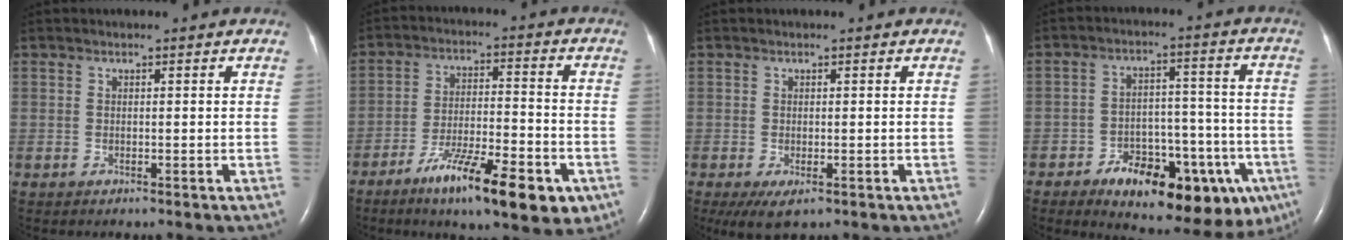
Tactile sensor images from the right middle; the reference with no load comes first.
{"total": 15.3, "force": [-8.5, 3.3, 12.3], "torque": [-0.178, -0.010, -0.129]}
{"total": 4.2, "force": [-2.1, 1.6, 3.2], "torque": [-0.060, -0.013, -0.026]}
{"total": 19.3, "force": [-10.5, 7.7, 14.2], "torque": [-0.137, 0.026, -0.138]}